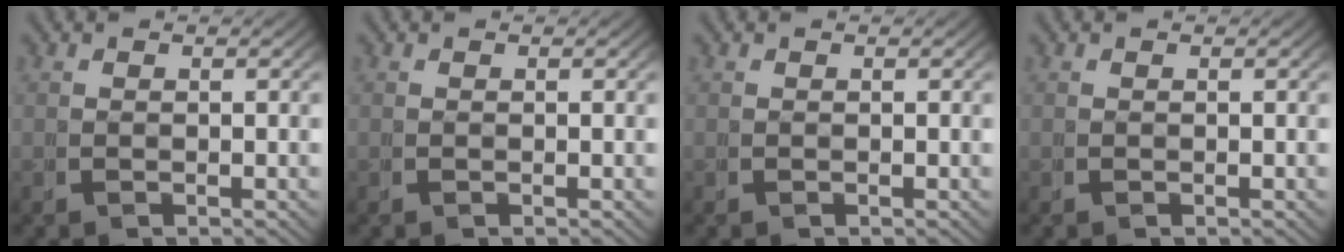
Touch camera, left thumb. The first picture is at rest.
{"total": 0.0}
{"total": 0.0}
{"total": 0.0}